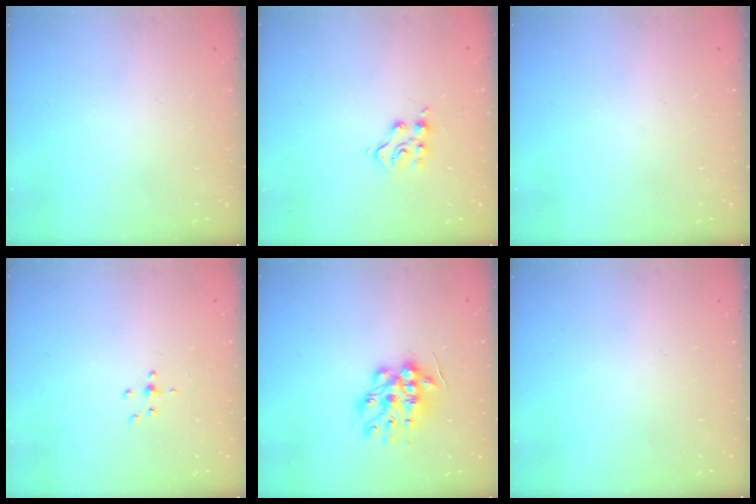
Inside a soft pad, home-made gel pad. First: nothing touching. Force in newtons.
{"total": 4.4, "press": 4.4, "slide": 0.3}
{"total": 0.0}
{"total": 3.9, "press": 3.7, "slide": 1.2}
{"total": 13.3, "press": 13.3, "slide": 0.3}
{"total": 0.0}